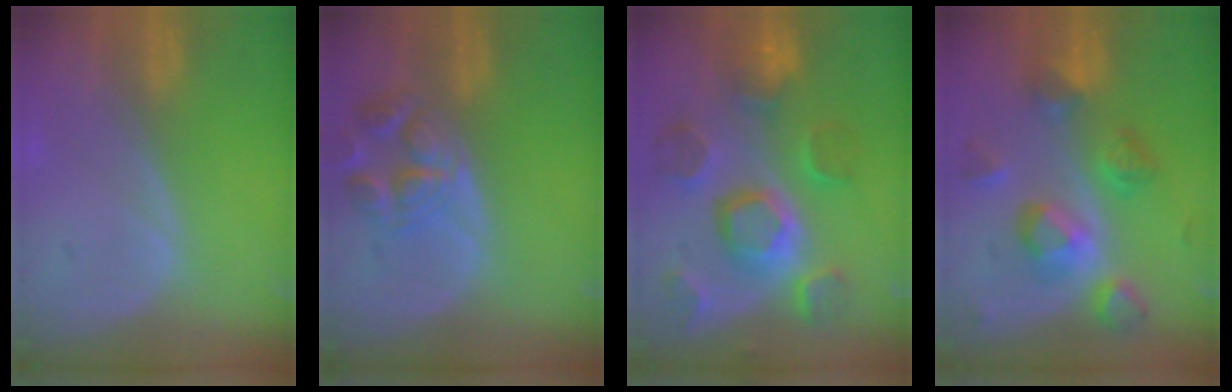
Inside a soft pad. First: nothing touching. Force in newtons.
{"total": 7.1, "press": 6.4, "slide": 3.2}
{"total": 11.2, "press": 10.0, "slide": 5.1}
{"total": 8.4, "press": 8.4, "slide": 0.3}